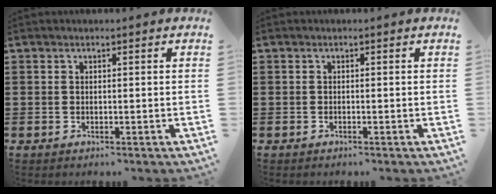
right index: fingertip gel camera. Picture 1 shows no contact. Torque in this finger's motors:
{"motor_torque": [-1.15, 0.99, -0.01, -0.01]}